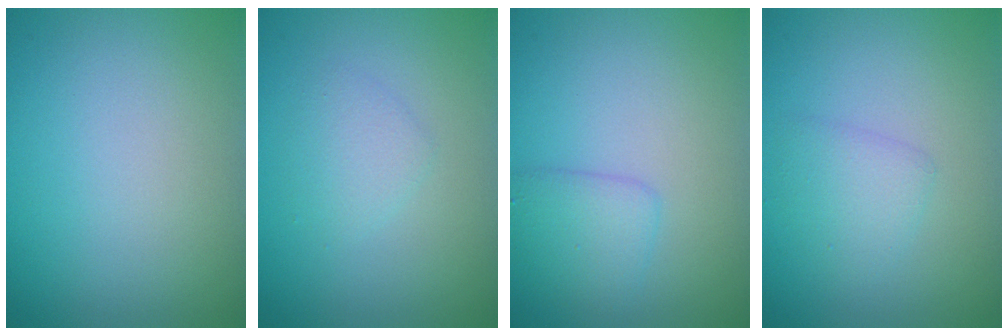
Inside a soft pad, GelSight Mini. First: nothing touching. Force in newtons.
{"total": 1.5, "press": 1.5, "slide": 0.0}
{"total": 2.2, "press": 2.2, "slide": 0.1}
{"total": 1.9, "press": 1.9, "slide": 0.1}